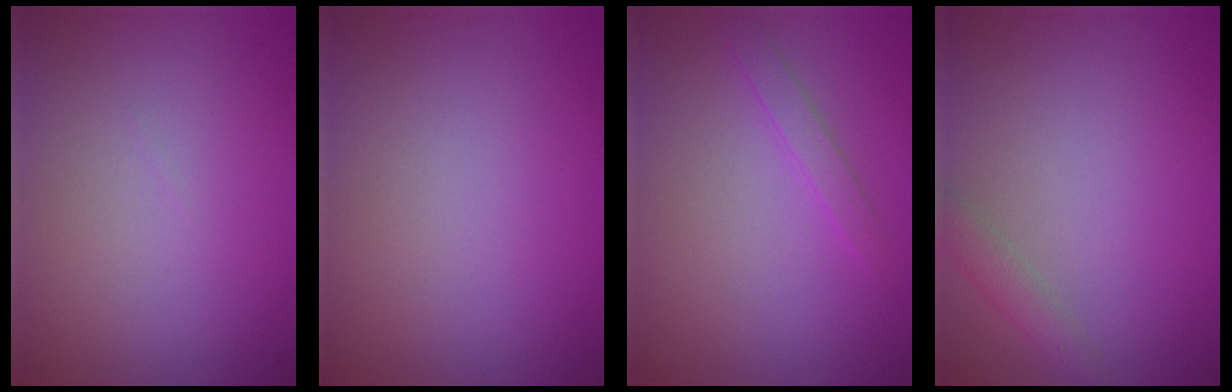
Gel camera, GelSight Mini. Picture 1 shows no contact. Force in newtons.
{"total": 0.0}
{"total": 1.3, "press": 1.3, "slide": 0.0}
{"total": 1.5, "press": 1.5, "slide": 0.1}